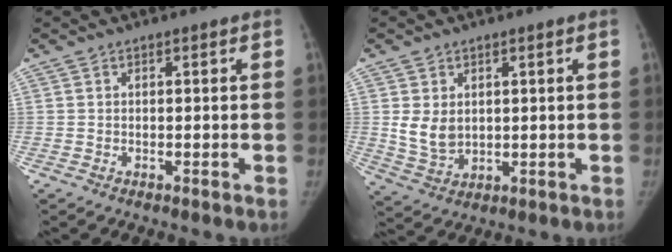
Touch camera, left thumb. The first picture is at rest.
{"total": 6.0, "force": [1.3, 4.5, 3.7], "torque": [-0.051, -0.016, 0.041]}